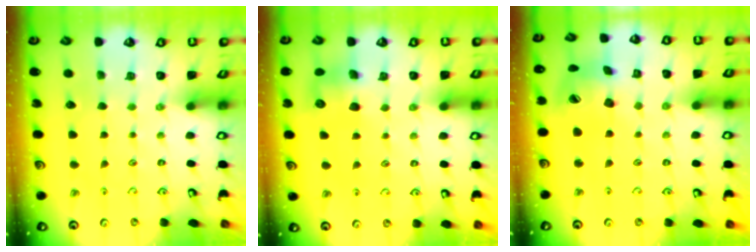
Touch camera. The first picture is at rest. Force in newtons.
{"total": 8.5, "press": 8.5, "slide": 0.8}
{"total": 13.7, "press": 13.6, "slide": 1.6}